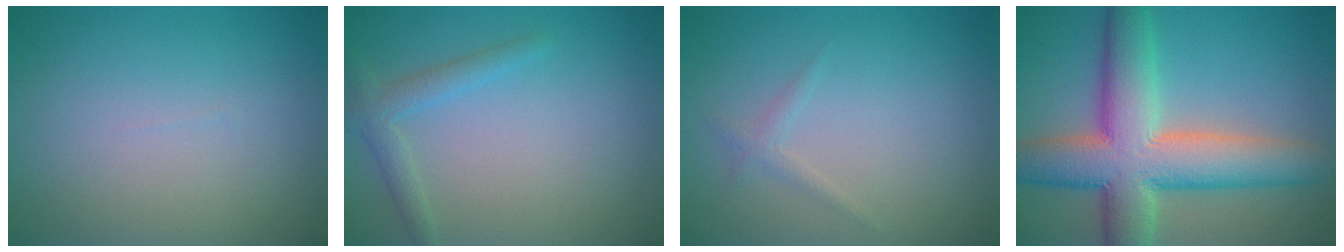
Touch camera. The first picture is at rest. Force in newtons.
{"total": 2.1, "press": 2.1, "slide": 0.1}
{"total": 1.0, "press": 1.0, "slide": 0.0}
{"total": 10.9, "press": 10.9, "slide": 0.7}